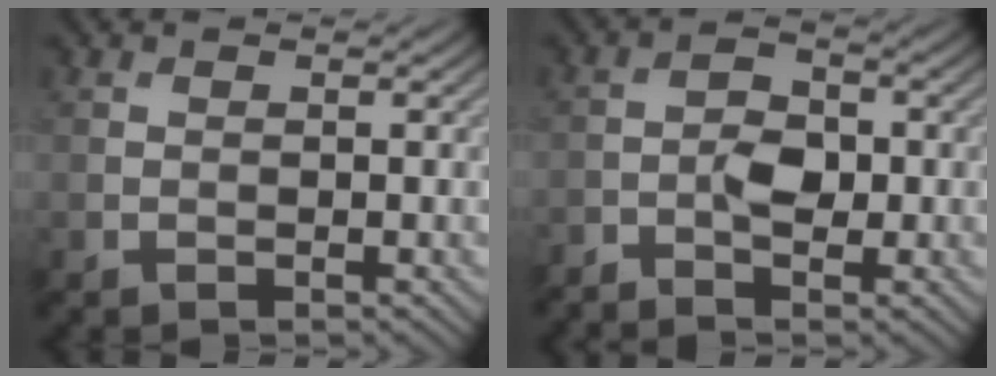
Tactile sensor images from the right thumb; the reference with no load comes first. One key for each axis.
{"total": 3.5, "fx": -1.8, "fy": 1.7, "fz": 2.5, "tx": -0.048, "ty": 0.008, "tz": -0.039}